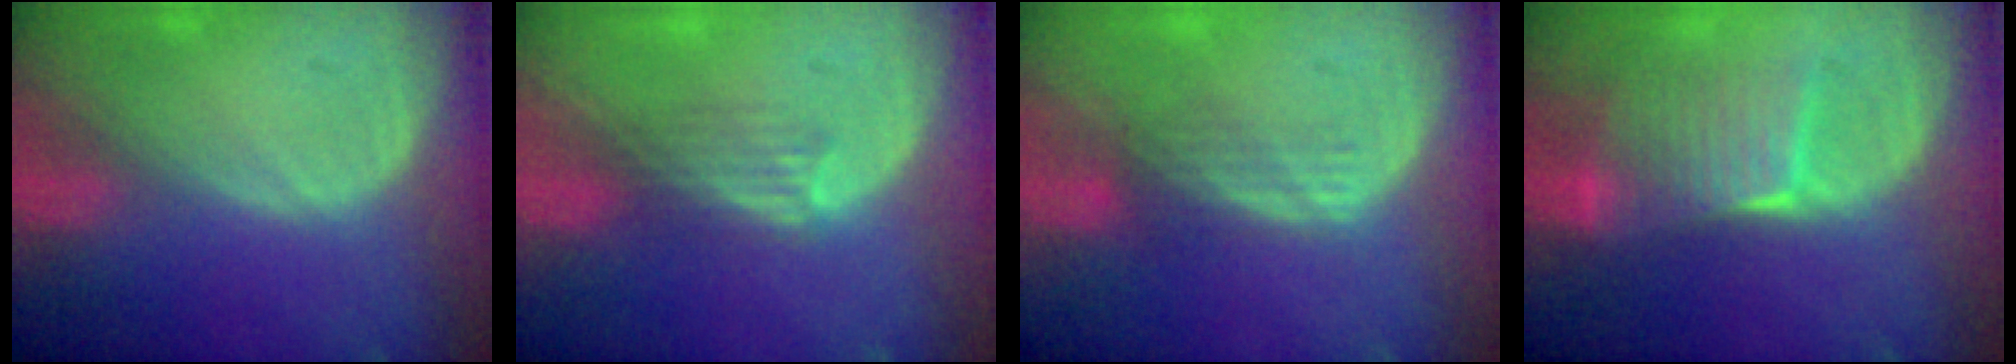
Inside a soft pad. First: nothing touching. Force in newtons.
{"total": 3.1, "press": 2.8, "slide": 1.3}
{"total": 3.5, "press": 2.9, "slide": 1.9}
{"total": 6.6, "press": 6.6, "slide": 0.6}